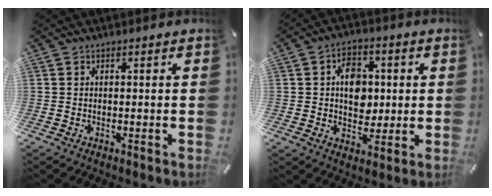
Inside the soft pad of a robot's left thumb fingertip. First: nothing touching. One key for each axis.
{"total": 9.0, "fx": 1.0, "fy": 7.1, "fz": 5.4, "tx": -0.066, "ty": 0.002, "tz": 0.014}